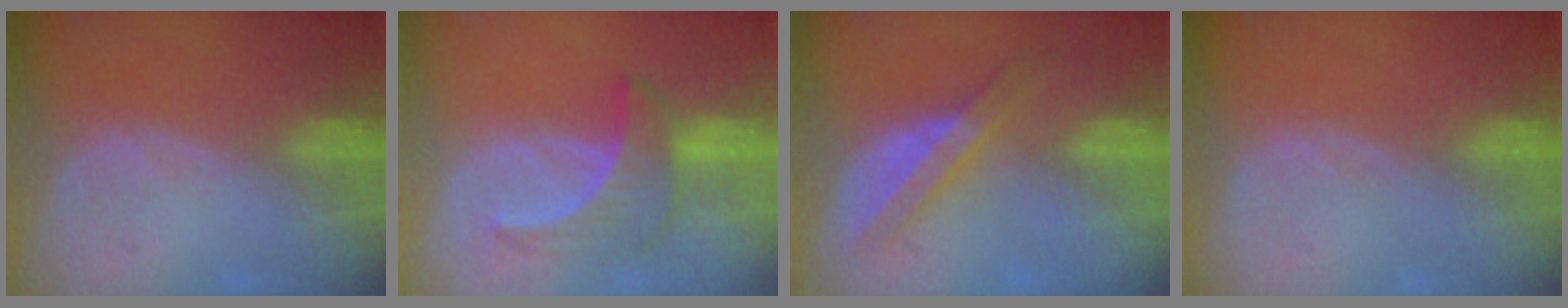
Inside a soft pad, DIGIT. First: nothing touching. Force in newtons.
{"total": 6.3, "press": 6.1, "slide": 1.9}
{"total": 6.1, "press": 5.4, "slide": 2.9}
{"total": 0.0}